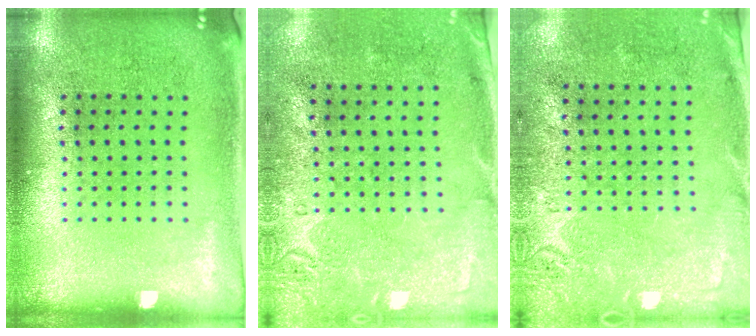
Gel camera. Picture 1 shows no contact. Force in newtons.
{"total": 2.8, "press": 2.1, "slide": 1.7}
{"total": 2.8, "press": 2.3, "slide": 1.6}